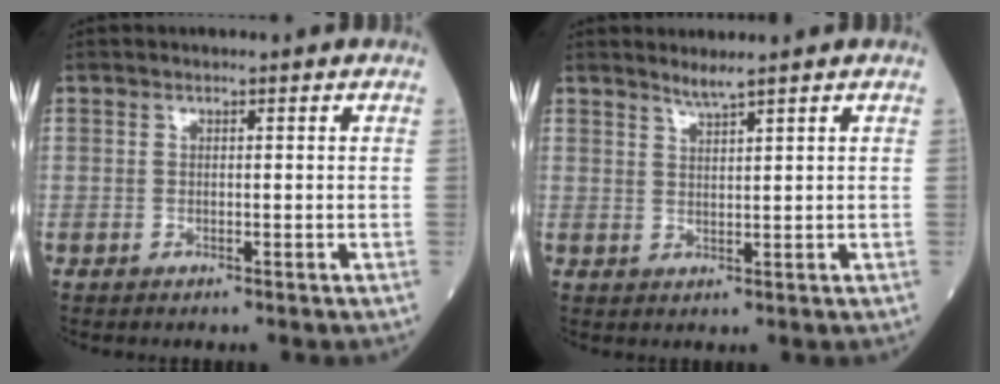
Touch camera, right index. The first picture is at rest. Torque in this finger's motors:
{"motor_torque": [0.12, 0.39, -0.03, 0.01]}